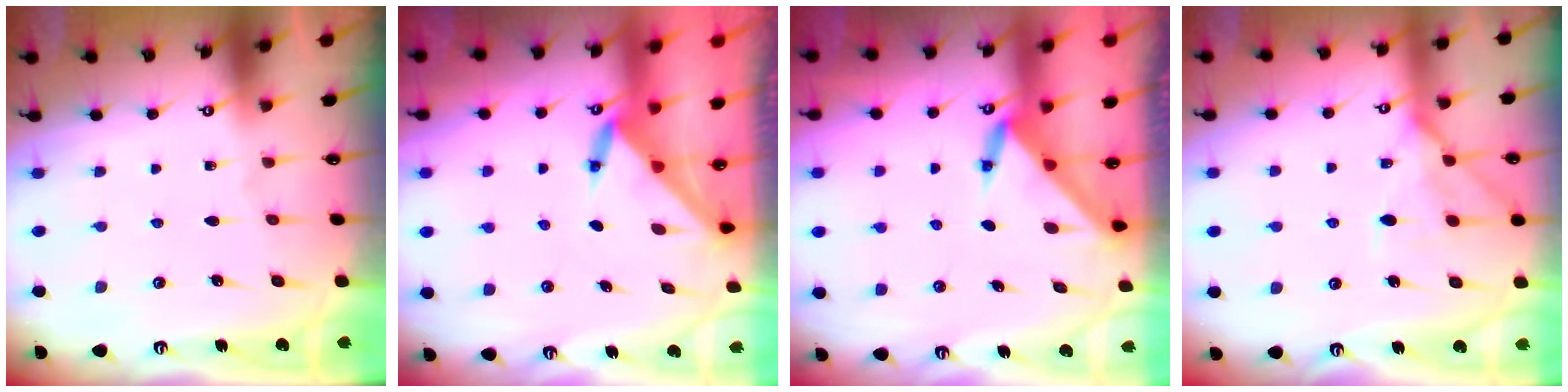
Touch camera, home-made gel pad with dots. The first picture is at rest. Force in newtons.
{"total": 3.4, "press": 3.4, "slide": 0.4}
{"total": 3.3, "press": 3.3, "slide": 0.2}
{"total": 13.2, "press": 13.1, "slide": 1.2}